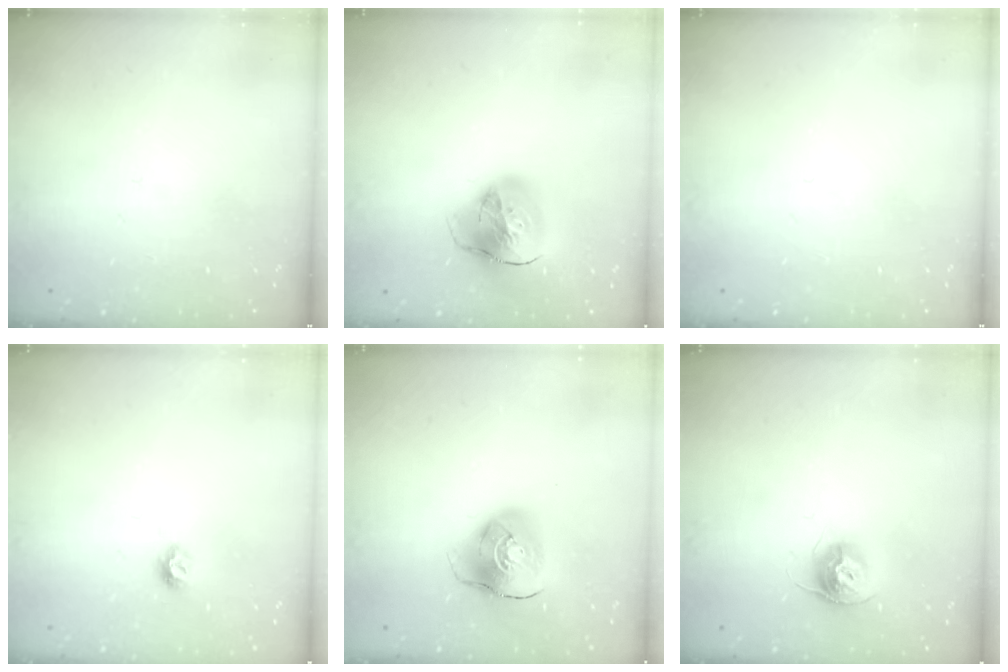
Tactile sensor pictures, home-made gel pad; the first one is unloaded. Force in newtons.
{"total": 17.8, "press": 17.7, "slide": 2.1}
{"total": 0.0}
{"total": 6.0, "press": 5.9, "slide": 0.7}
{"total": 9.8, "press": 9.7, "slide": 1.6}
{"total": 10.5, "press": 10.4, "slide": 0.8}